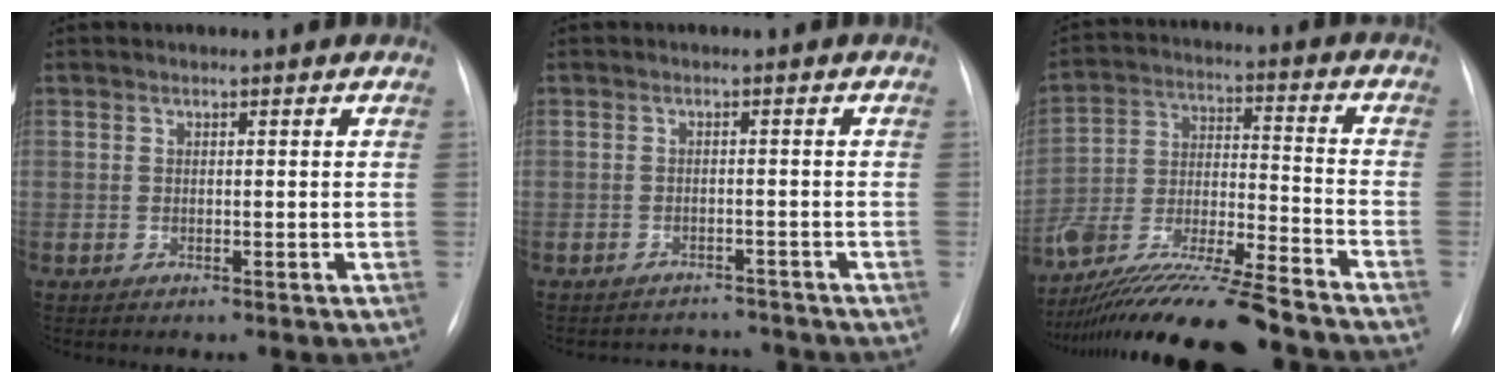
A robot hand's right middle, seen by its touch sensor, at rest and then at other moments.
{"total": 5.1, "force": [-4.9, 1.2, -0.4], "torque": [0.006, 0.010, -0.063]}
{"total": 21.8, "force": [-18.4, 1.0, 11.6], "torque": [-0.220, -0.029, -0.324]}